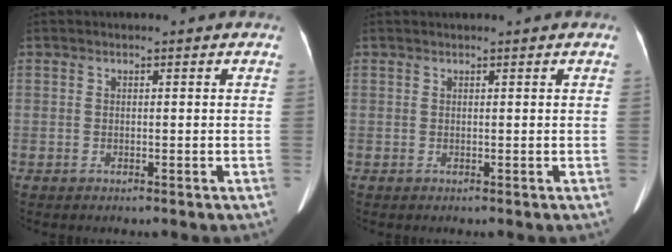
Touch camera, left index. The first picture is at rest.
{"total": 1.3, "force": [1.2, -0.2, 0.4], "torque": [-0.005, 0.019, 0.025]}